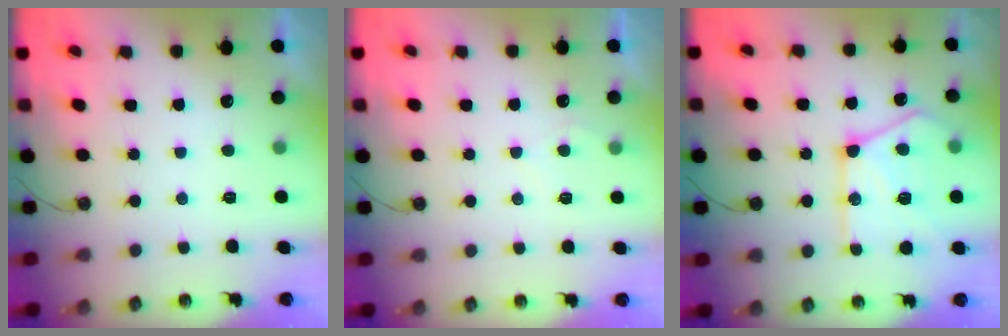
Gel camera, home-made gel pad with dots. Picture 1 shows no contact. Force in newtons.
{"total": 3.6, "press": 3.6, "slide": 0.5}
{"total": 19.0, "press": 18.8, "slide": 2.1}